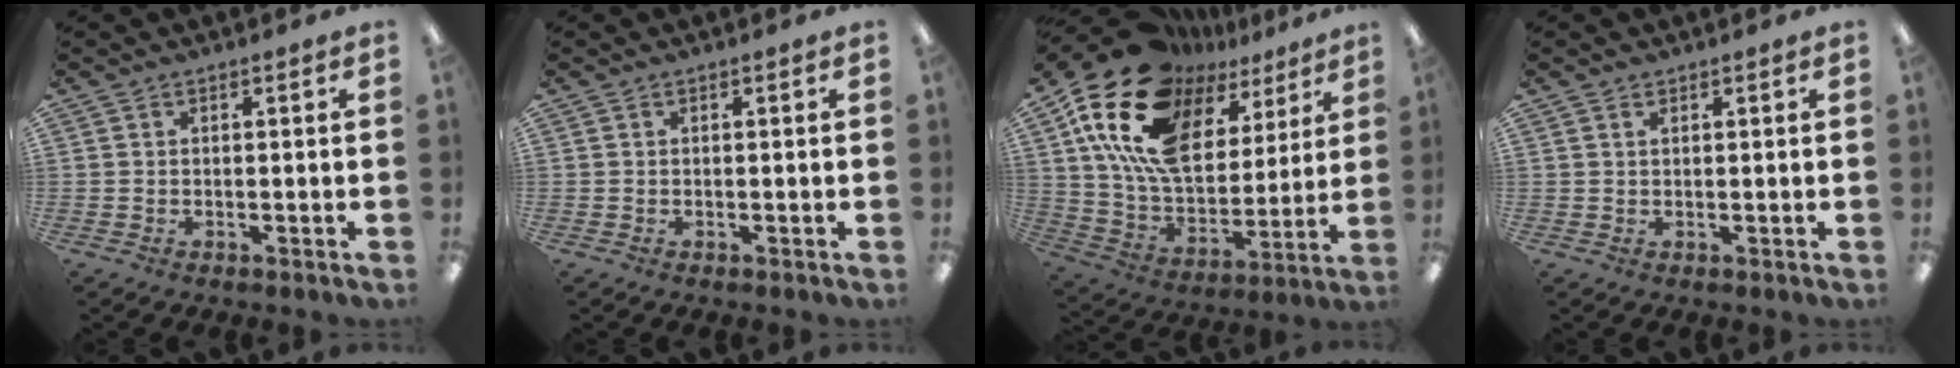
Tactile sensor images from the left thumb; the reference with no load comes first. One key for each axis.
{"total": 0.0}
{"total": 22.4, "fx": 12.8, "fy": 13.0, "fz": 13.0, "tx": -0.261, "ty": -0.070, "tz": 0.228}
{"total": 0.8, "fx": 0.6, "fy": 0.4, "fz": 0.4, "tx": -0.009, "ty": 0.002, "tz": 0.011}